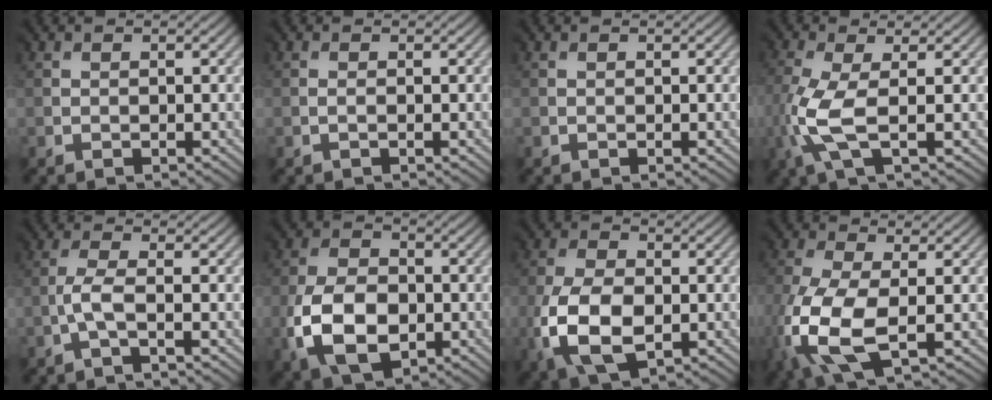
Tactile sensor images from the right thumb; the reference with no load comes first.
{"total": 0.6, "force": [-0.1, -0.5, -0.2], "torque": [0.004, -0.002, -0.002]}
{"total": 0.0}
{"total": 5.0, "force": [-1.2, 1.3, 4.7], "torque": [-0.136, 0.003, -0.028]}
{"total": 1.9, "force": [-1.2, -0.2, 1.5], "torque": [-0.043, 0.007, -0.030]}
{"total": 8.3, "force": [-2.9, 5.5, 5.5], "torque": [-0.135, -0.014, -0.060]}
{"total": 8.3, "force": [-2.6, 5.0, 6.1], "torque": [-0.155, -0.015, -0.050]}
{"total": 10.1, "force": [-2.9, 5.1, 8.2], "torque": [-0.238, -0.026, -0.054]}